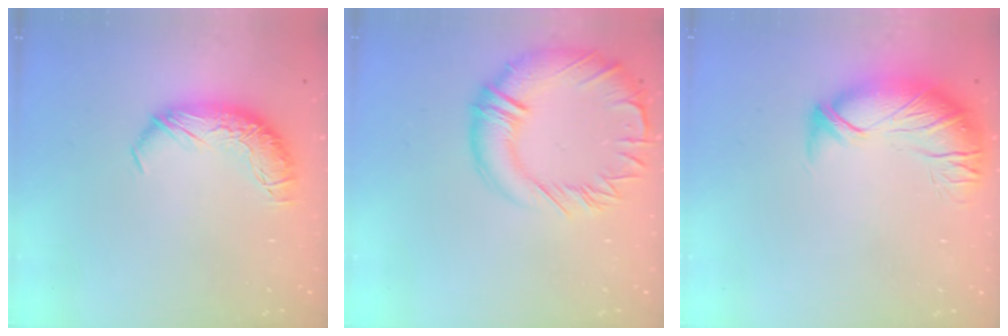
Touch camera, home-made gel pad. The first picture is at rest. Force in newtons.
{"total": 7.1, "press": 6.6, "slide": 2.8}
{"total": 2.7, "press": 1.2, "slide": 2.4}